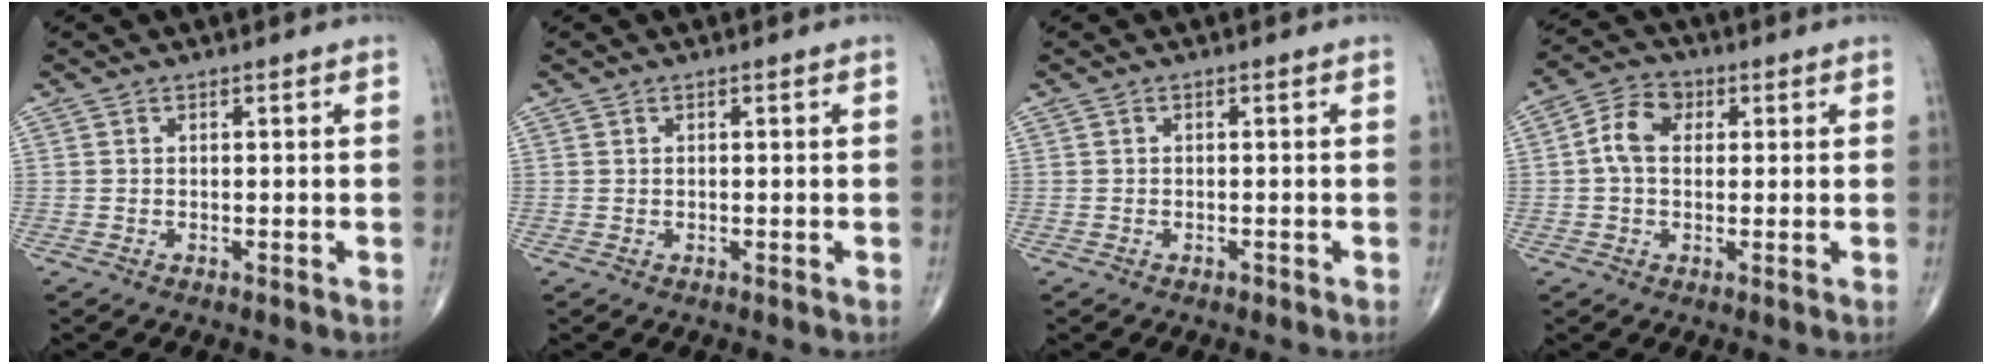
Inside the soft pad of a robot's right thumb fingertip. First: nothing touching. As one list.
[{"total": 0.0}, {"total": 0.5, "force": [-0.4, 0.3, 0.2], "torque": [-0.001, 0.000, -0.008]}, {"total": 6.5, "force": [0.7, 4.7, 4.5], "torque": [-0.076, 0.016, 0.005]}]